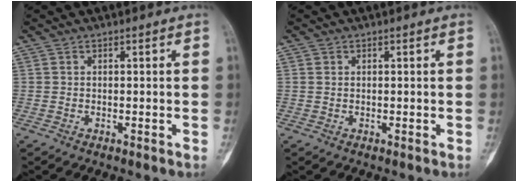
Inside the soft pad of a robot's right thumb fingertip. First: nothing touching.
{"total": 0.8, "force": [0.3, 0.6, 0.5], "torque": [-0.008, 0.002, 0.008]}